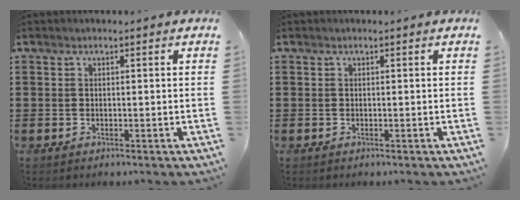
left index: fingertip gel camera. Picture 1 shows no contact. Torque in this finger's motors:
{"motor_torque": [0.21, 0.02, 0.02, -0.01]}